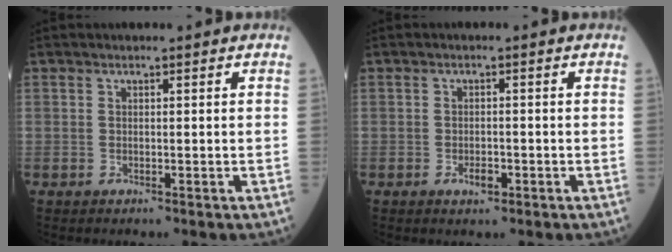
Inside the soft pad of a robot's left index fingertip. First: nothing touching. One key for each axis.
{"total": 1.9, "fx": -1.1, "fy": 0.8, "fz": 1.3, "tx": -0.022, "ty": 0.001, "tz": -0.014}